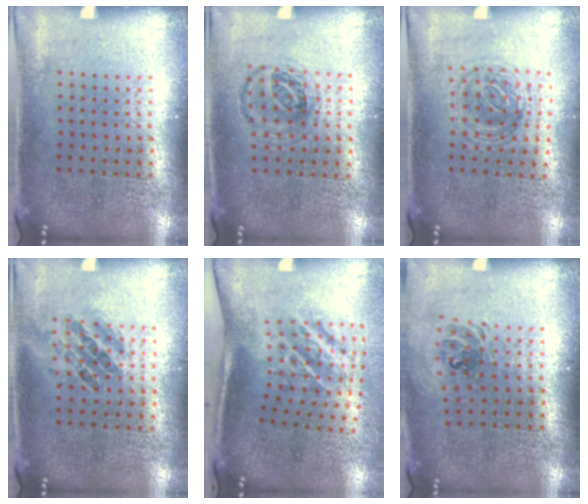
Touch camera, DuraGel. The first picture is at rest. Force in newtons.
{"total": 0.9, "press": 0.8, "slide": 0.4}
{"total": 1.1, "press": 1.1, "slide": 0.3}
{"total": 1.0, "press": 0.8, "slide": 0.5}
{"total": 2.2, "press": 1.3, "slide": 1.8}
{"total": 0.9, "press": 0.8, "slide": 0.3}